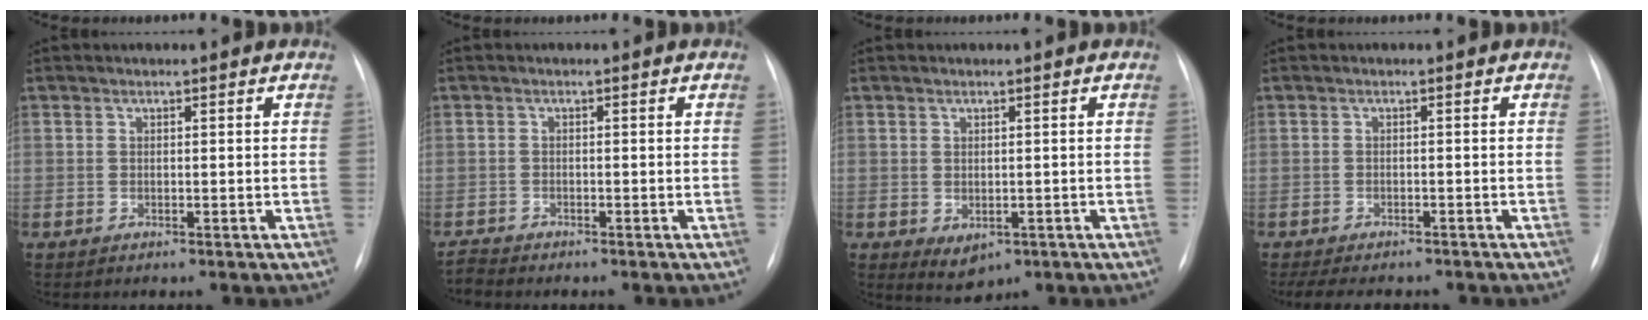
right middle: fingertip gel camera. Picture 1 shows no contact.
{"total": 1.6, "force": [-1.6, -0.1, -0.2], "torque": [0.000, -0.011, -0.031]}
{"total": 3.1, "force": [-0.9, 2.1, 2.1], "torque": [-0.029, -0.005, 0.002]}
{"total": 9.4, "force": [-8.0, 2.9, 4.0], "torque": [-0.059, -0.001, -0.104]}